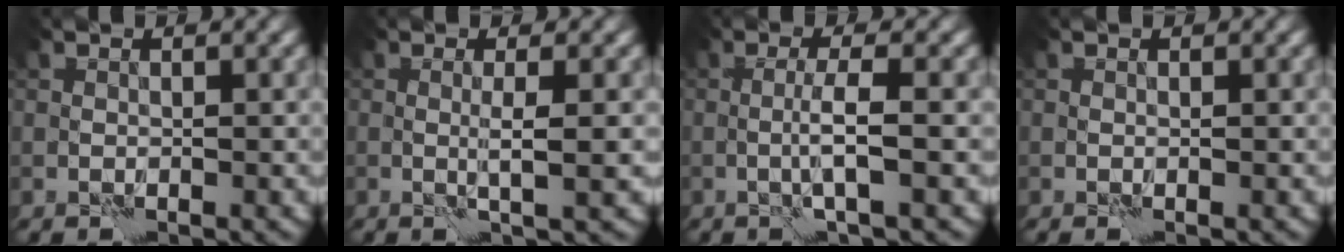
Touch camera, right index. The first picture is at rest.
{"total": 1.9, "force": [0.4, -0.2, 1.8], "torque": [-0.033, -0.006, 0.005]}
{"total": 2.4, "force": [0.0, -0.1, 2.4], "torque": [-0.043, -0.001, -0.003]}
{"total": 0.0}